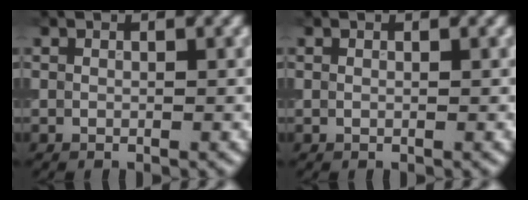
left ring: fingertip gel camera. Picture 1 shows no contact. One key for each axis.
{"total": 0.0}